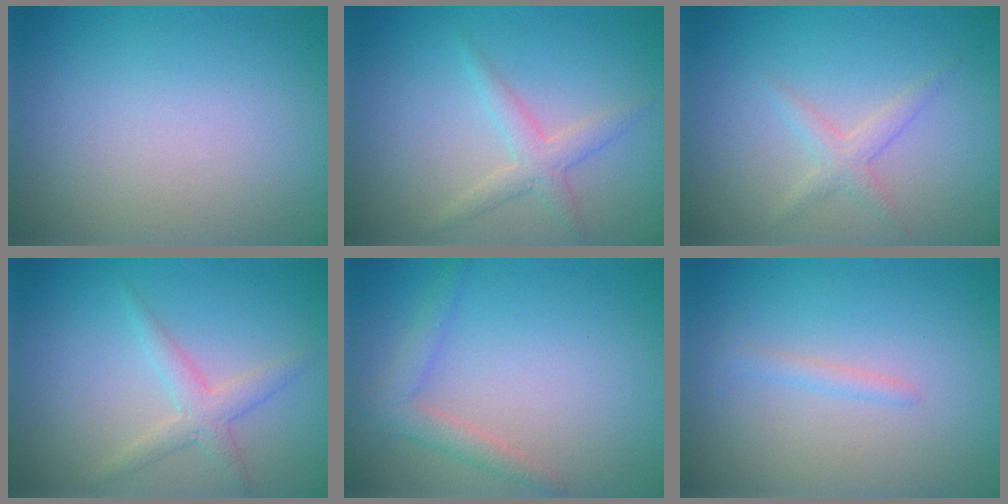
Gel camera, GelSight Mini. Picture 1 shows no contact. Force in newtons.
{"total": 2.2, "press": 2.2, "slide": 0.1}
{"total": 1.7, "press": 1.7, "slide": 0.1}
{"total": 2.2, "press": 2.2, "slide": 0.1}
{"total": 2.3, "press": 2.3, "slide": 0.1}
{"total": 1.0, "press": 1.0, "slide": 0.0}